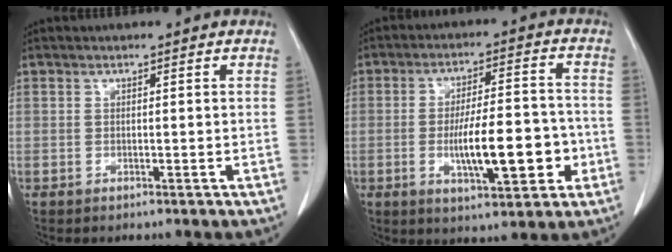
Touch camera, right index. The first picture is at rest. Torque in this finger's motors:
{"motor_torque": [0.56, -0.16, 0.65, 0.19]}